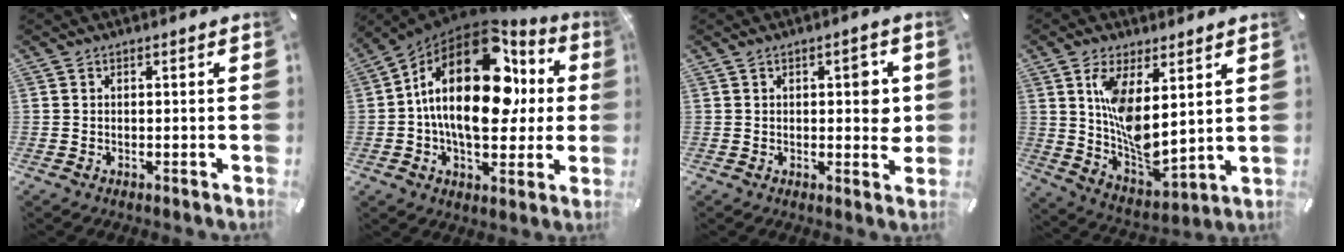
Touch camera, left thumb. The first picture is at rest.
{"total": 26.1, "force": [4.4, 15.2, 20.8], "torque": [-0.357, -0.020, 0.077]}
{"total": 5.4, "force": [1.0, 2.5, 4.6], "torque": [-0.057, -0.004, 0.010]}
{"total": 11.2, "force": [4.7, 5.0, 8.9], "torque": [-0.172, -0.038, 0.090]}